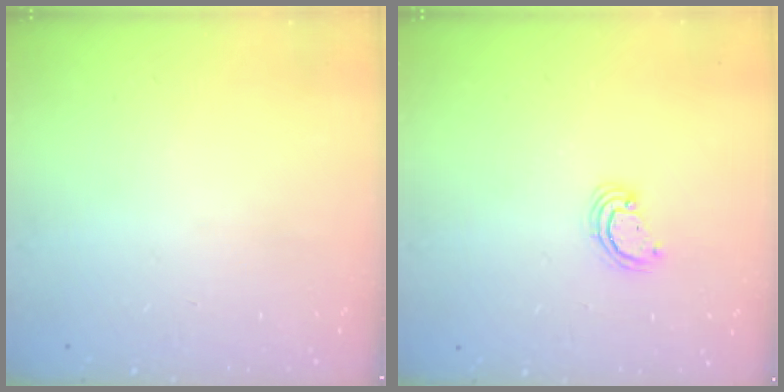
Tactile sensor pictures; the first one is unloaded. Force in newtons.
{"total": 2.8, "press": 2.8, "slide": 0.3}